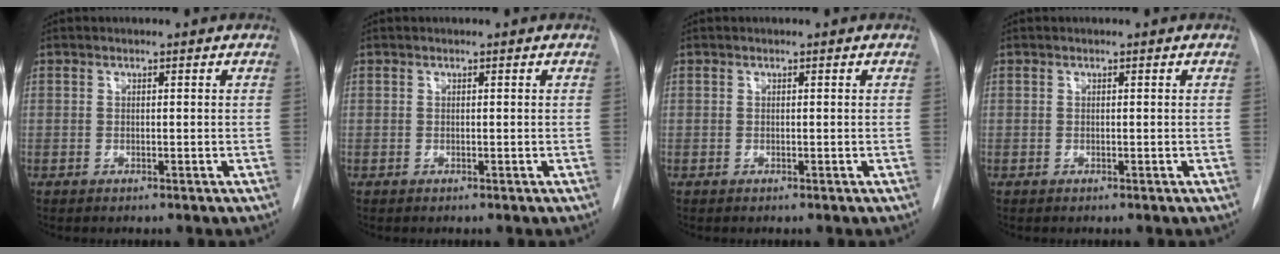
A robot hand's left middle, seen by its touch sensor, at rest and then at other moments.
{"total": 0.0}
{"total": 0.0}
{"total": 0.0}